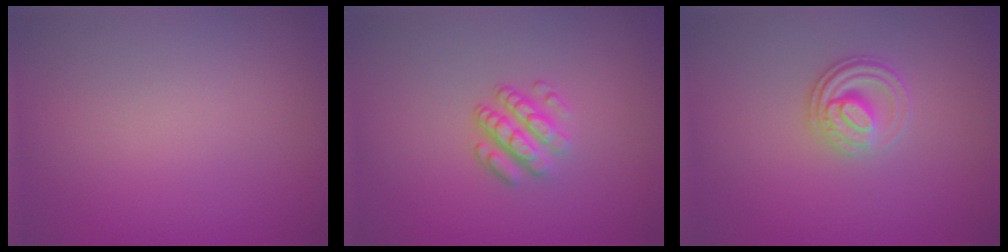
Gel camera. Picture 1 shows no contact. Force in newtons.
{"total": 3.3, "press": 2.3, "slide": 2.3}
{"total": 2.8, "press": 2.5, "slide": 1.4}